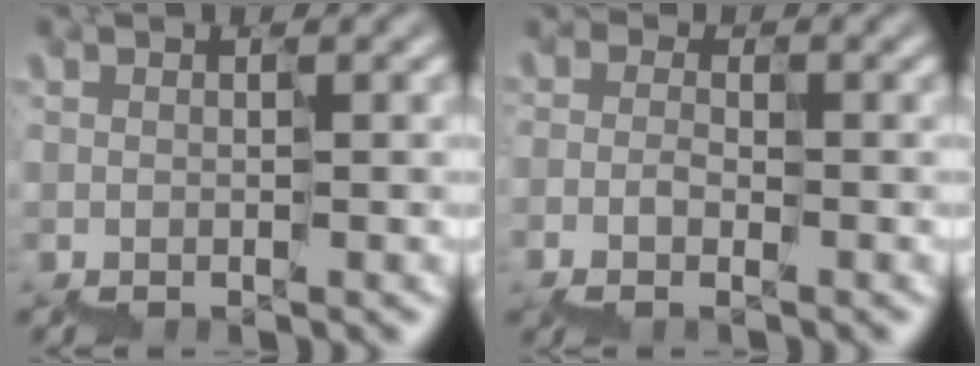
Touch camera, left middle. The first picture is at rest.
{"total": 1.1, "force": [-1.0, 0.4, 0.0], "torque": [-0.008, 0.004, -0.016]}